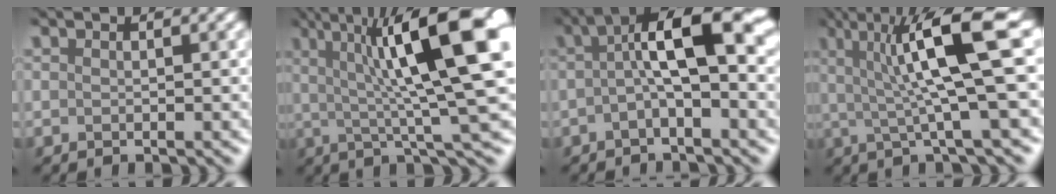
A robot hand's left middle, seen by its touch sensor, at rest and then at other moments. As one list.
[{"total": 12.4, "force": [3.6, 2.2, 11.6], "torque": [-0.165, 0.020, 0.063]}, {"total": 5.8, "force": [0.6, 1.2, 5.7], "torque": [-0.107, 0.032, 0.011]}, {"total": 8.5, "force": [2.6, 1.2, 8.0], "torque": [-0.125, 0.013, 0.051]}]